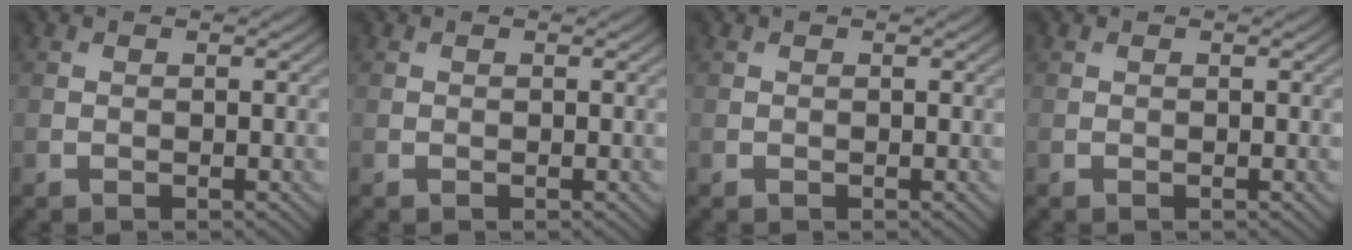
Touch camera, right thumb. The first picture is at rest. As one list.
[{"total": 0.0}, {"total": 0.0}, {"total": 0.0}]